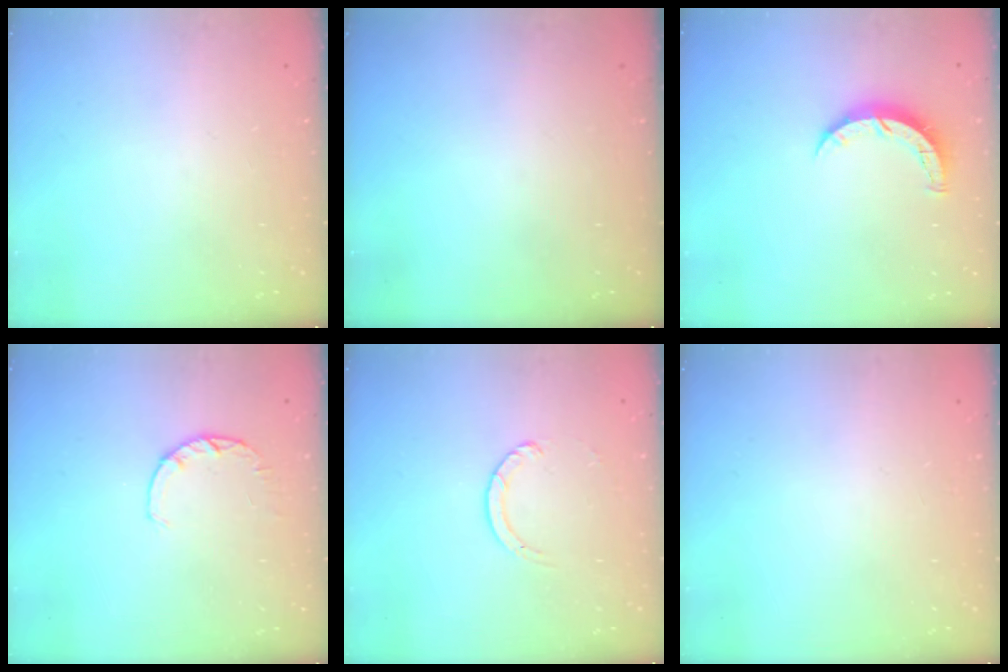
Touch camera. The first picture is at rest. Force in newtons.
{"total": 0.0}
{"total": 5.5, "press": 5.5, "slide": 0.5}
{"total": 2.8, "press": 2.7, "slide": 0.5}
{"total": 2.7, "press": 2.7, "slide": 0.3}
{"total": 2.5, "press": 2.5, "slide": 0.2}